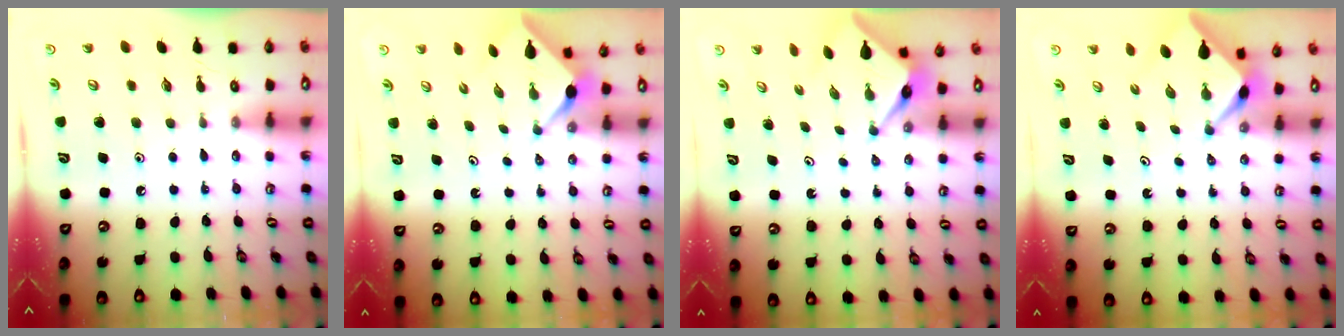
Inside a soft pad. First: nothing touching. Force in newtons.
{"total": 2.4, "press": 2.4, "slide": 0.2}
{"total": 3.9, "press": 3.9, "slide": 0.2}
{"total": 2.6, "press": 2.6, "slide": 0.3}